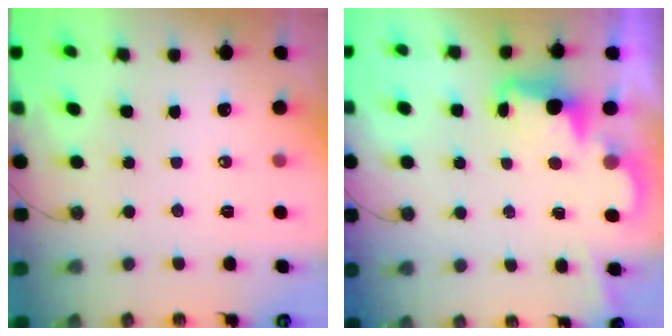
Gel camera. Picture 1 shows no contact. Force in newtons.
{"total": 2.5, "press": 2.4, "slide": 0.6}